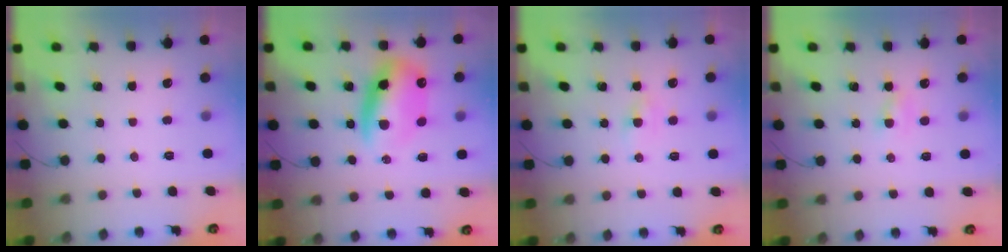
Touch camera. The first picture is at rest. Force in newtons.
{"total": 14.0, "press": 13.6, "slide": 3.6}
{"total": 1.8, "press": 1.7, "slide": 0.7}
{"total": 1.6, "press": 1.4, "slide": 0.7}